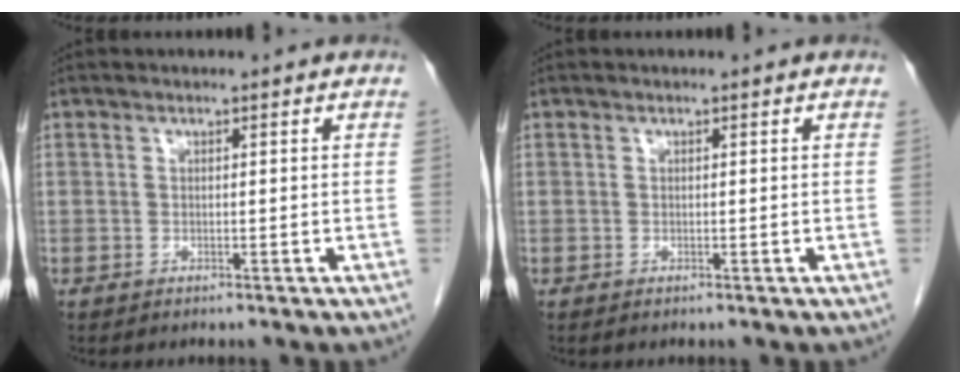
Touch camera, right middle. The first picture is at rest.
{"total": 0.0}